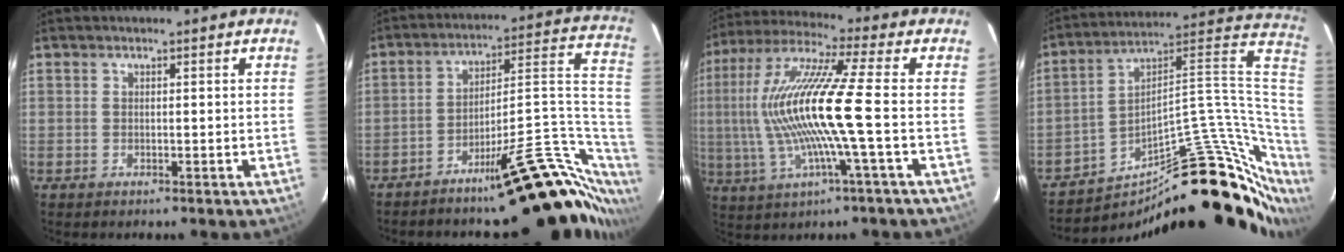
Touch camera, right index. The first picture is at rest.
{"total": 20.6, "force": [-10.2, 6.4, 16.7], "torque": [-0.187, 0.038, -0.141]}
{"total": 16.5, "force": [-1.3, -0.1, 16.4], "torque": [-0.320, -0.001, -0.023]}
{"total": 25.7, "force": [-8.7, 11.9, 21.0], "torque": [-0.262, 0.043, -0.115]}